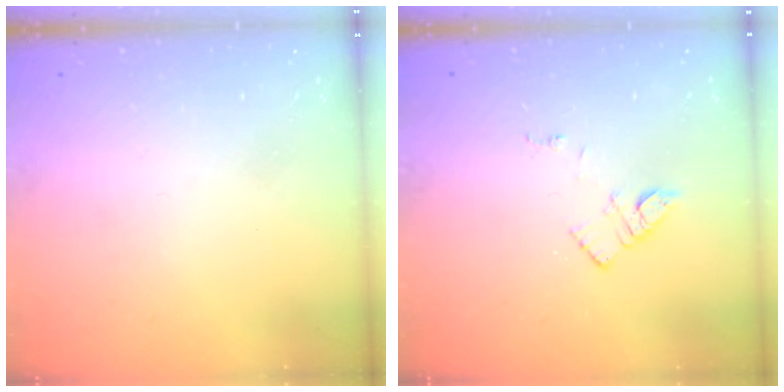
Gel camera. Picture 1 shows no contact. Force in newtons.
{"total": 5.8, "press": 5.8, "slide": 0.6}